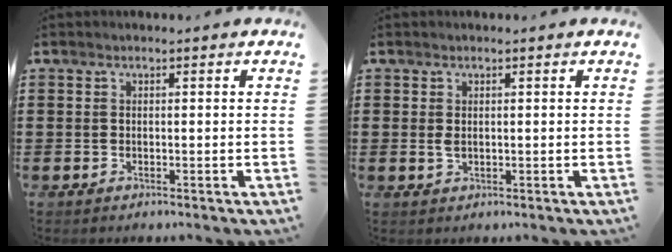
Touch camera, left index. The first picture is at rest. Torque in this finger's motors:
{"motor_torque": [0.46, 0.50, 0.18, 0.05]}